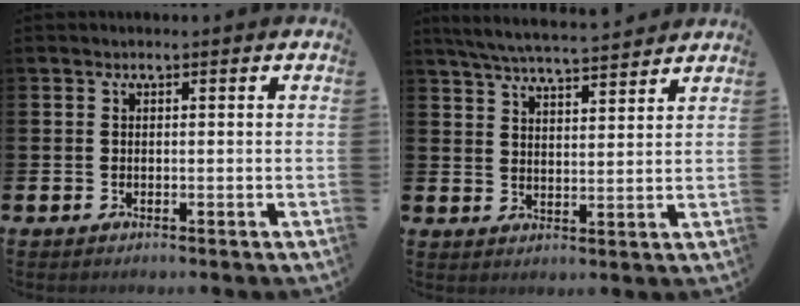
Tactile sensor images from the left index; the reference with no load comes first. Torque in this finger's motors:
{"motor_torque": [0.51, -0.76, 0.10, 0.12]}